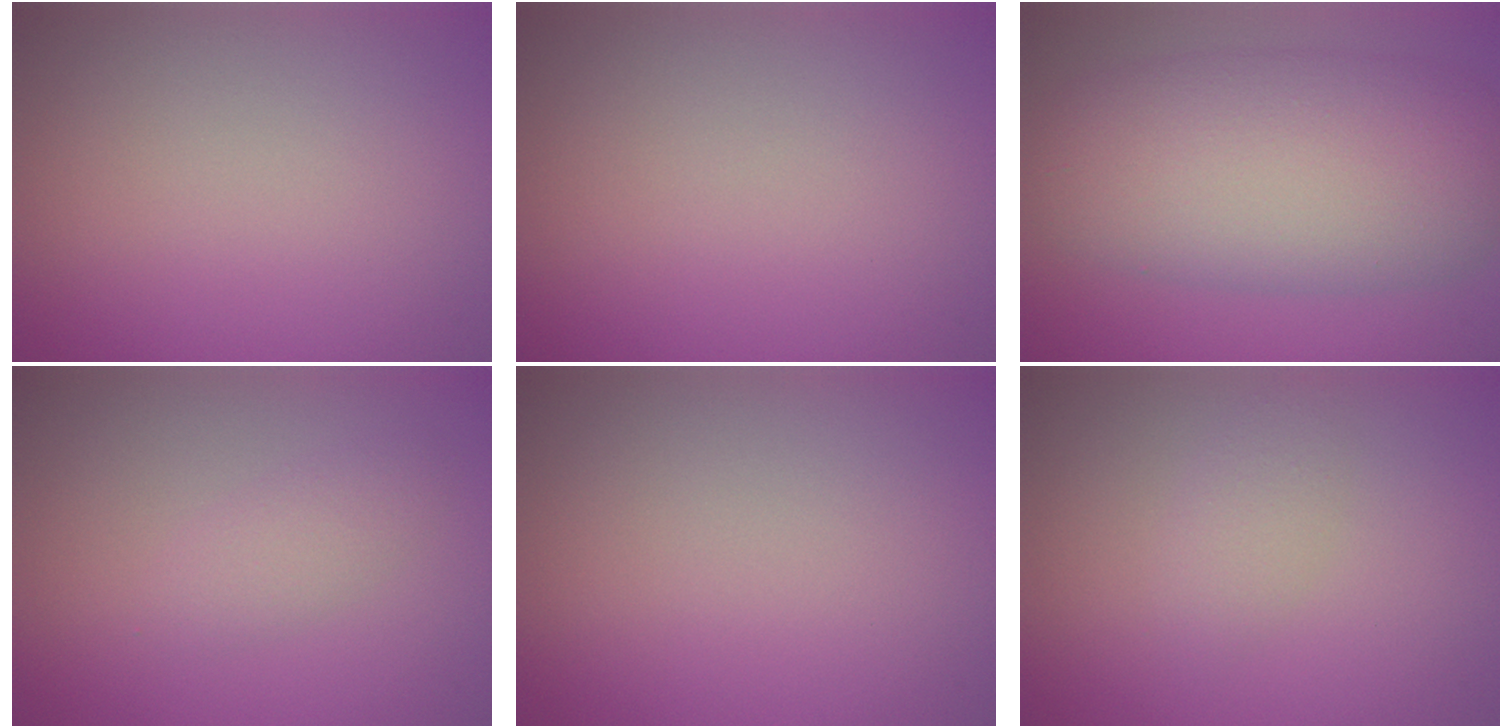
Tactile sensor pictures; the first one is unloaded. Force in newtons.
{"total": 0.0}
{"total": 10.4, "press": 10.4, "slide": 0.1}
{"total": 1.7, "press": 1.7, "slide": 0.0}
{"total": 0.0}
{"total": 1.6, "press": 1.6, "slide": 0.0}